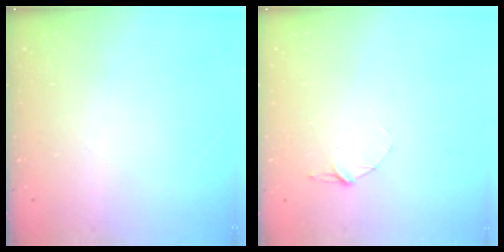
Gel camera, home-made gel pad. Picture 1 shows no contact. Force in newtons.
{"total": 4.7, "press": 4.7, "slide": 0.5}